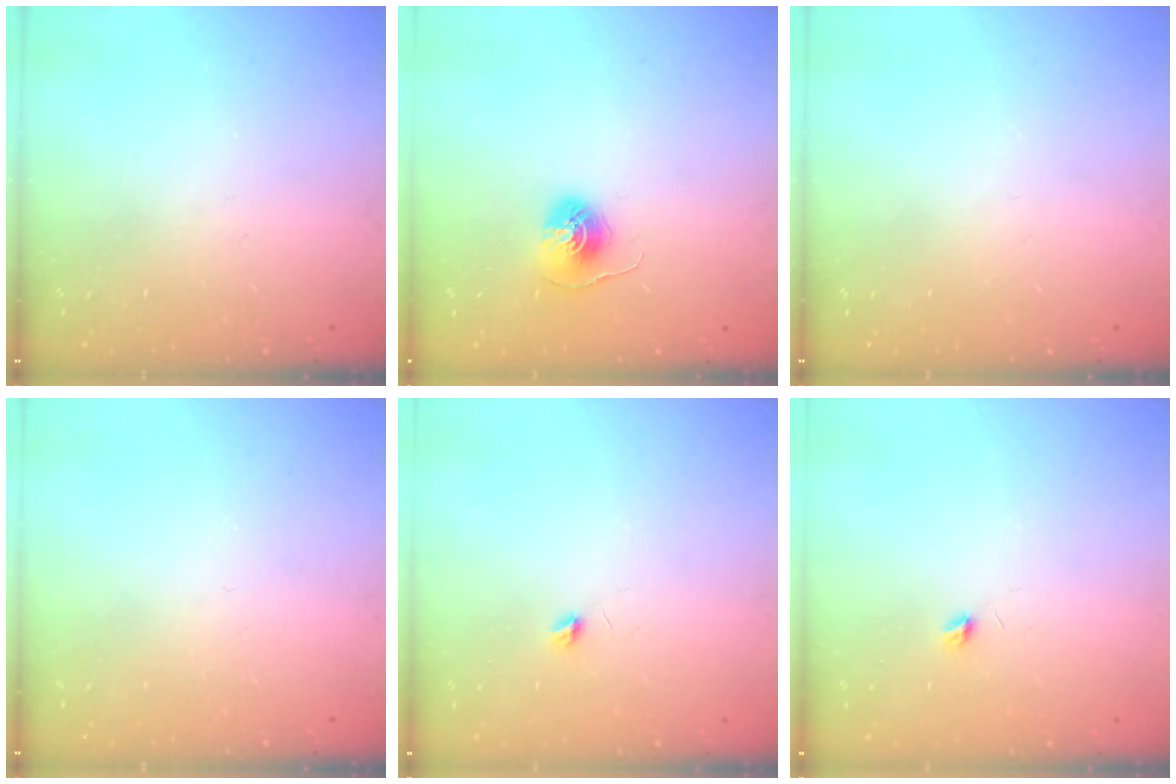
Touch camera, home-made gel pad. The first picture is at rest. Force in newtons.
{"total": 7.1, "press": 7.1, "slide": 0.4}
{"total": 0.0}
{"total": 0.0}
{"total": 3.7, "press": 3.7, "slide": 0.3}
{"total": 3.7, "press": 3.7, "slide": 0.3}